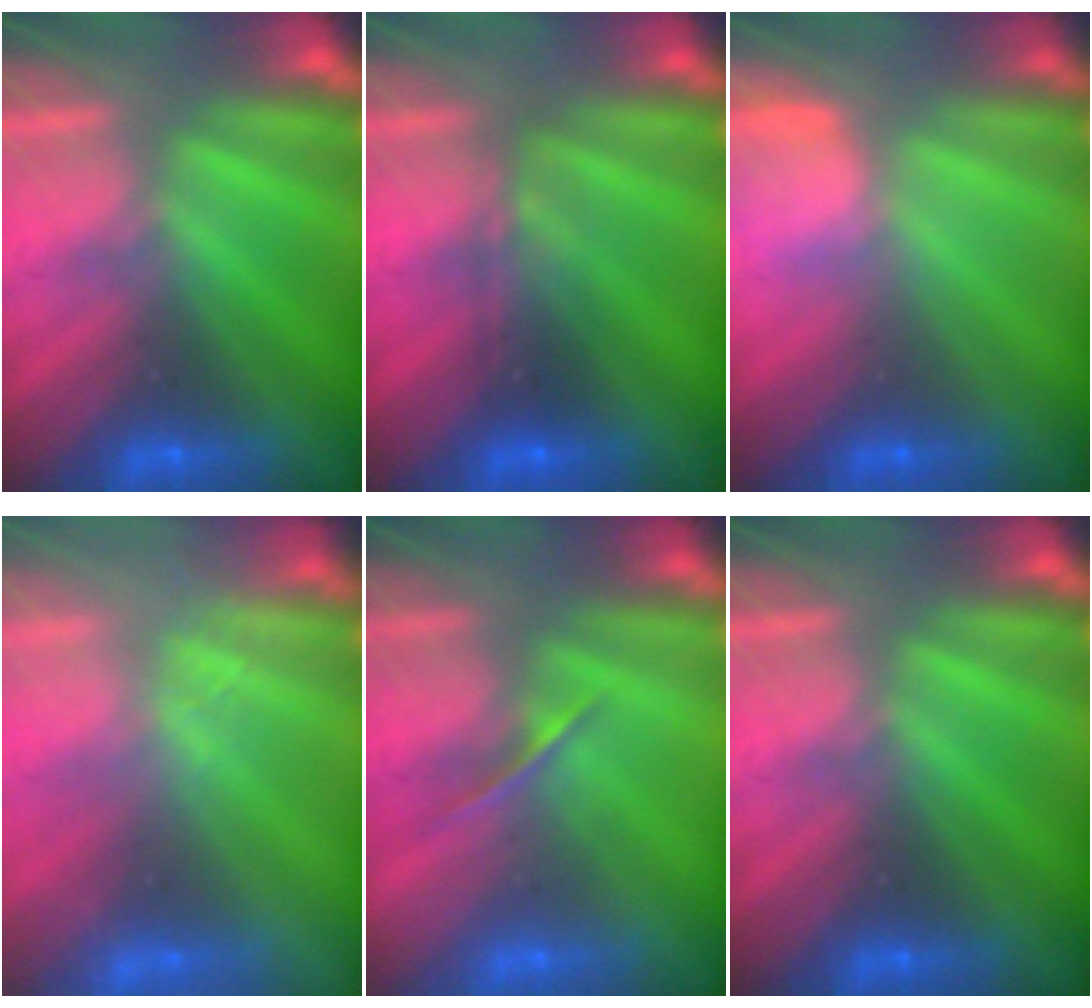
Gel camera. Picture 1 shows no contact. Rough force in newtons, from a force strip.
{"total": 2.4}
{"total": 2.7}
{"total": 2.3}
{"total": 1.4}
{"total": 0.0}